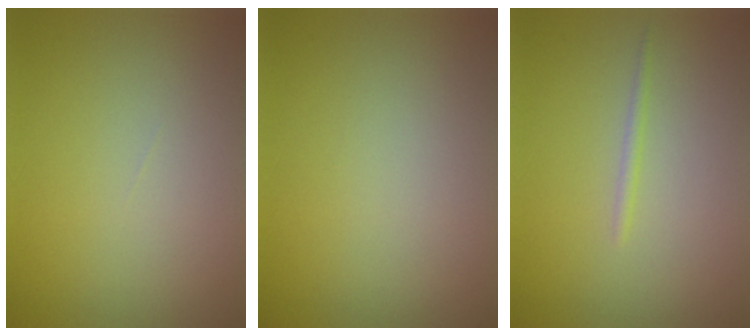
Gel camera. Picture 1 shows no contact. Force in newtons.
{"total": 0.0}
{"total": 0.7, "press": 0.7, "slide": 0.1}